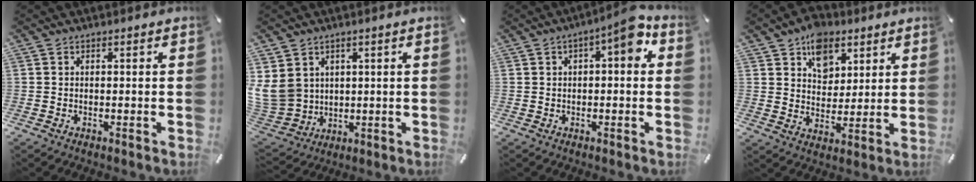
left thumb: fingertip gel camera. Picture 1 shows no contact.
{"total": 9.5, "force": [3.2, 8.6, 2.7], "torque": [-0.092, -0.021, 0.065]}
{"total": 7.6, "force": [2.3, 2.8, 6.7], "torque": [-0.088, -0.005, 0.030]}
{"total": 9.7, "force": [5.3, 7.4, 3.4], "torque": [-0.039, -0.028, 0.094]}